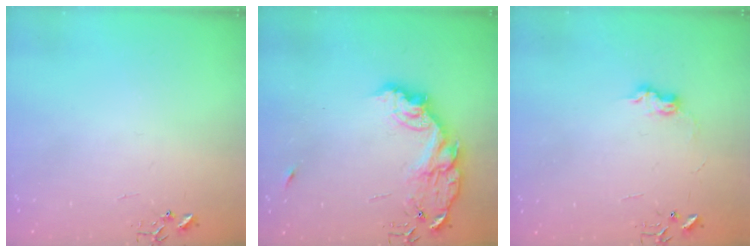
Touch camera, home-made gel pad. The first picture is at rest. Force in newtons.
{"total": 15.3, "press": 15.2, "slide": 1.1}
{"total": 7.4, "press": 7.4, "slide": 0.4}